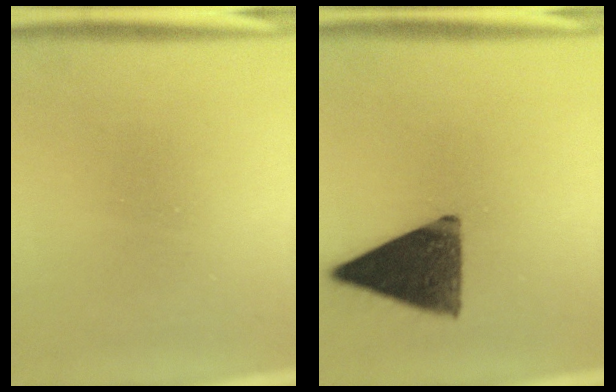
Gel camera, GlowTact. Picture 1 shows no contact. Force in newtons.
{"total": 12.9}